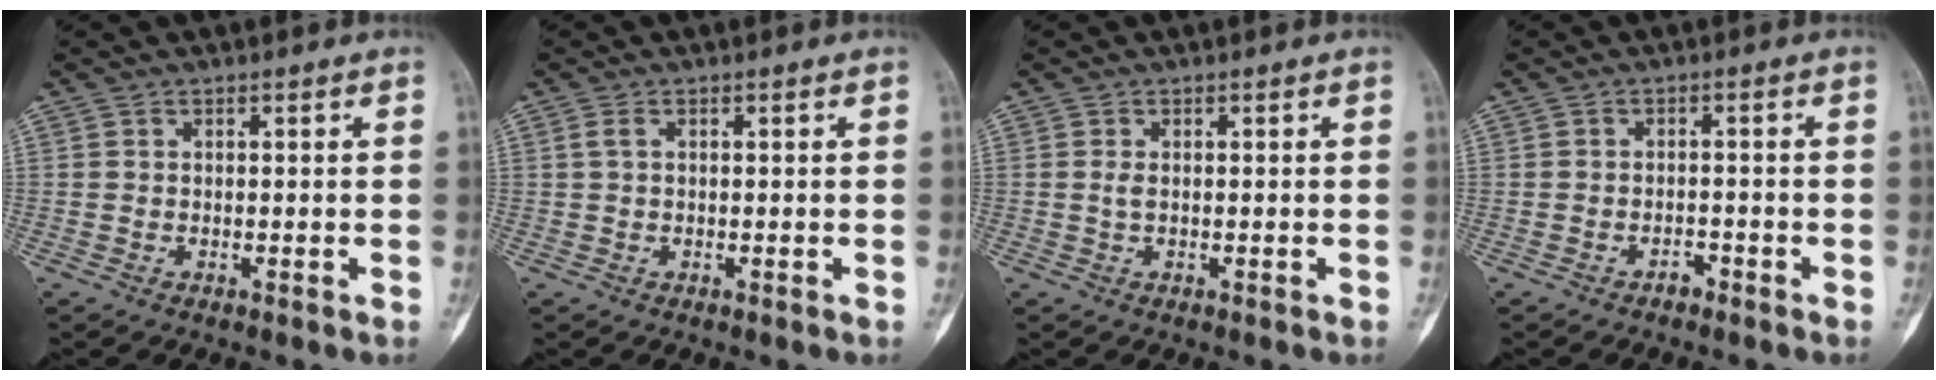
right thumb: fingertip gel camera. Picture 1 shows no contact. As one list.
[{"total": 1.1, "force": [0.3, 0.6, 0.9], "torque": [-0.024, 0.004, 0.006]}, {"total": 0.9, "force": [0.0, 0.3, 0.8], "torque": [-0.019, -0.002, 0.001]}, {"total": 1.6, "force": [-1.3, 0.8, 0.5], "torque": [-0.008, 0.009, -0.022]}]